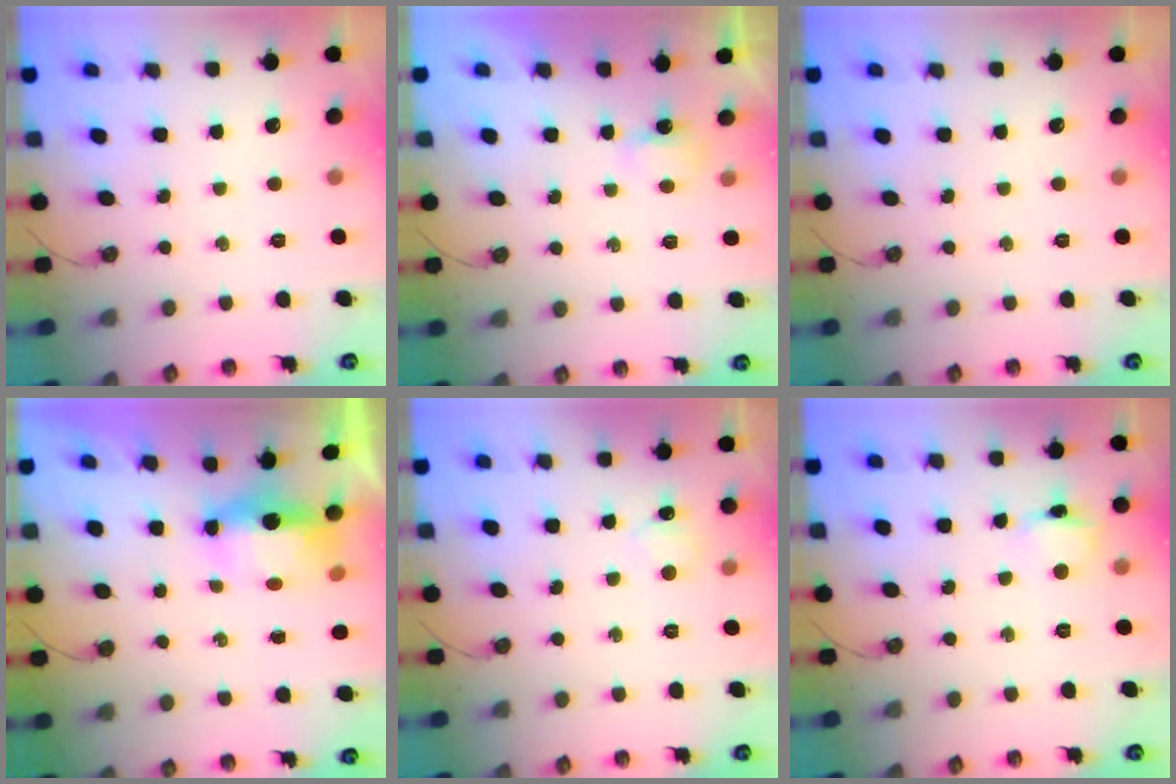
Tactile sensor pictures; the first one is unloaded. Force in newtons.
{"total": 3.1, "press": 3.0, "slide": 0.6}
{"total": 0.0}
{"total": 6.7, "press": 6.6, "slide": 1.0}
{"total": 6.9, "press": 6.8, "slide": 1.0}
{"total": 5.4, "press": 5.4, "slide": 0.3}